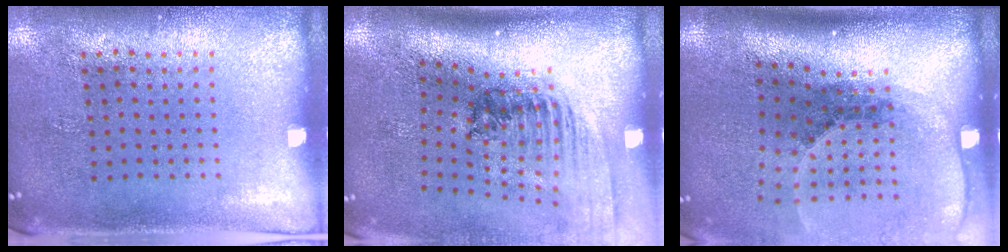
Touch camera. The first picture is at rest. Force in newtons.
{"total": 2.2, "press": 1.6, "slide": 1.6}
{"total": 2.7, "press": 1.9, "slide": 2.0}